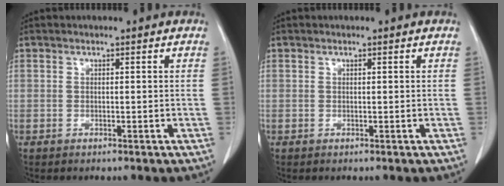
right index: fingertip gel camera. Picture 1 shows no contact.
{"total": 0.0}